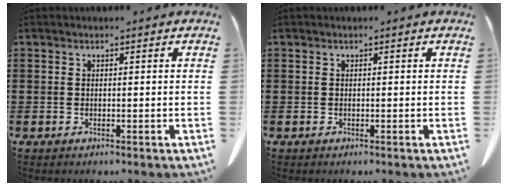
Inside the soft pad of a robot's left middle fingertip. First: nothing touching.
{"total": 0.0}